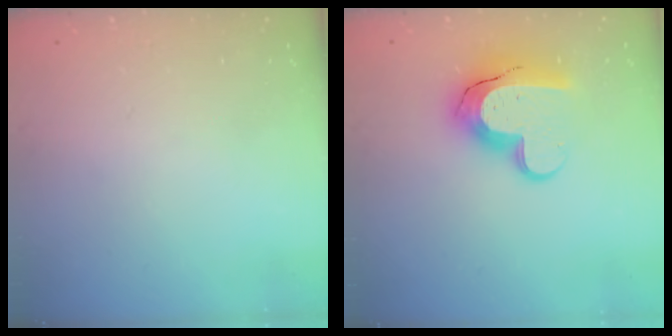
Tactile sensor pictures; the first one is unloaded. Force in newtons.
{"total": 14.2, "press": 14.1, "slide": 1.0}